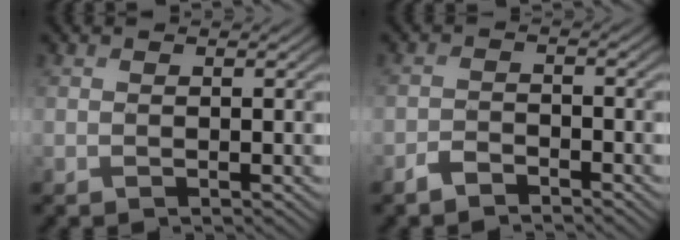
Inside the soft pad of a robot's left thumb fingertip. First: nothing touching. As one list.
[{"total": 2.5, "force": [-2.2, 0.9, 0.7], "torque": [-0.014, 0.000, -0.047]}]